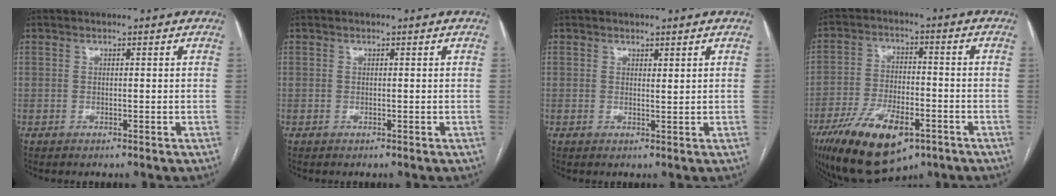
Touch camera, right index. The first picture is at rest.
{"total": 0.0}
{"total": 0.7, "force": [0.6, 0.1, 0.4], "torque": [-0.006, -0.006, 0.010]}
{"total": 16.2, "force": [-9.0, 6.9, 11.5], "torque": [-0.226, -0.012, -0.146]}